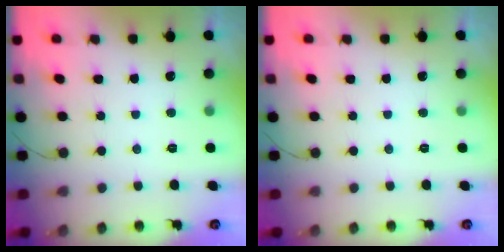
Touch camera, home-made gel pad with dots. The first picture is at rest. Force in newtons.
{"total": 0.0}